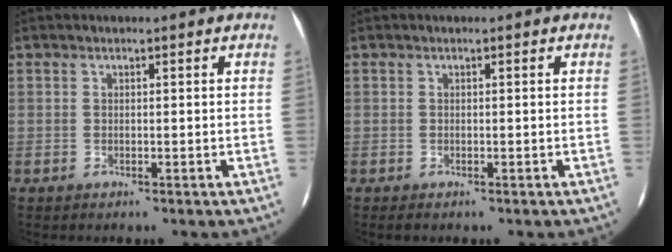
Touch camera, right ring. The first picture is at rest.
{"total": 0.0}